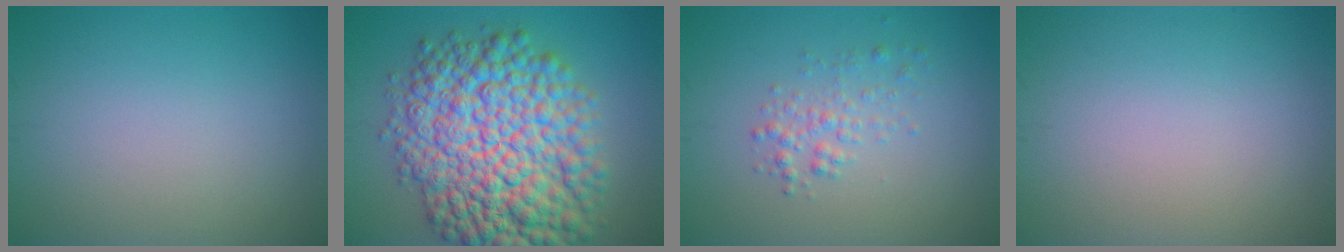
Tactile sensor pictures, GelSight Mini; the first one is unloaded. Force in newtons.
{"total": 14.0, "press": 14.0, "slide": 0.2}
{"total": 1.8, "press": 1.8, "slide": 0.1}
{"total": 0.0}